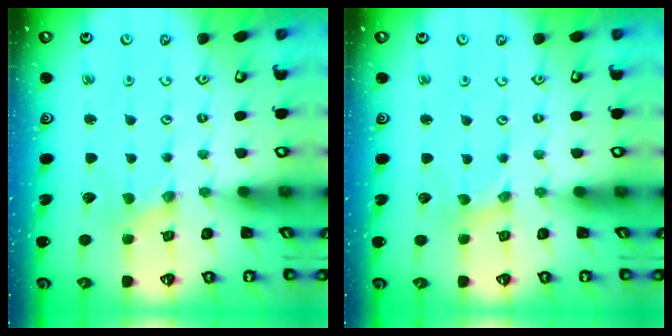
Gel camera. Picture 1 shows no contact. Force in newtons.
{"total": 0.0}